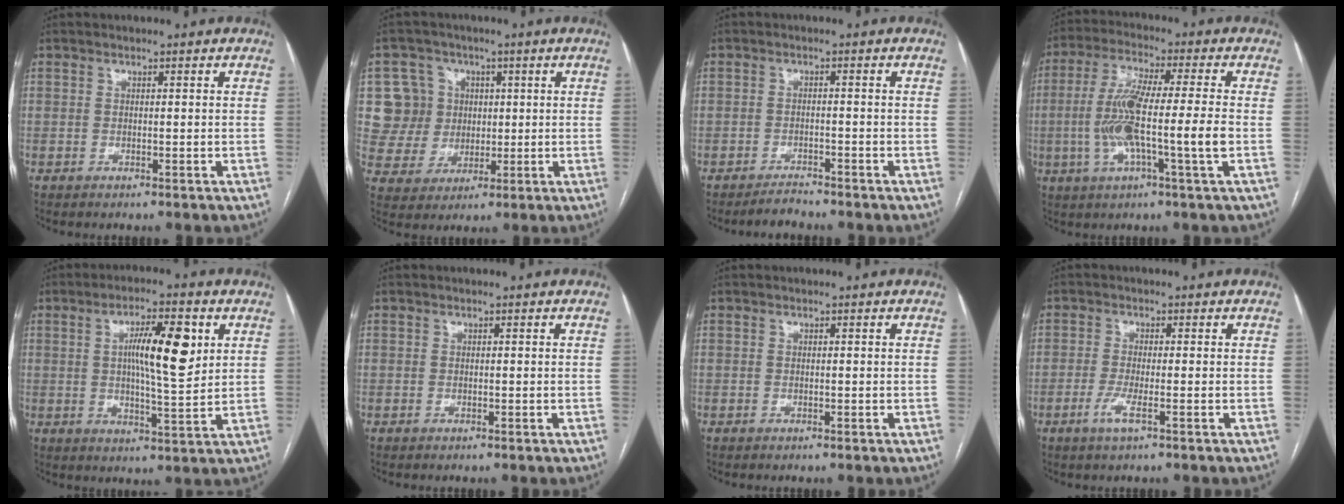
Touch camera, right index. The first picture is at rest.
{"total": 8.7, "force": [1.9, 8.4, 0.9], "torque": [-0.022, 0.027, 0.043]}
{"total": 2.2, "force": [-2.2, 0.0, 0.1], "torque": [0.000, -0.008, -0.037]}
{"total": 12.2, "force": [-1.9, 0.0, 12.0], "torque": [-0.237, 0.001, -0.041]}
{"total": 10.0, "force": [2.7, 1.6, 9.5], "torque": [-0.160, 0.006, 0.044]}
{"total": 0.0}
{"total": 0.0}
{"total": 3.0, "force": [-1.3, 0.2, 2.7], "torque": [-0.057, -0.006, -0.028]}